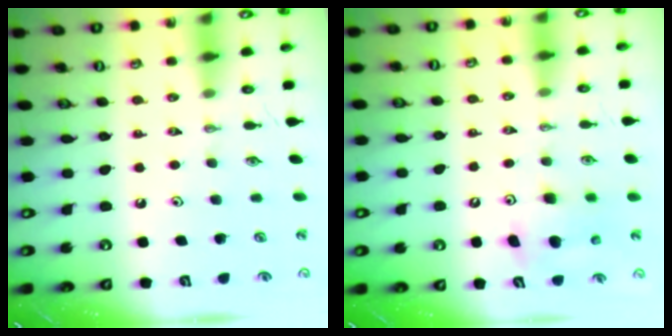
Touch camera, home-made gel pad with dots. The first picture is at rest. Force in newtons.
{"total": 7.3, "press": 7.0, "slide": 1.7}